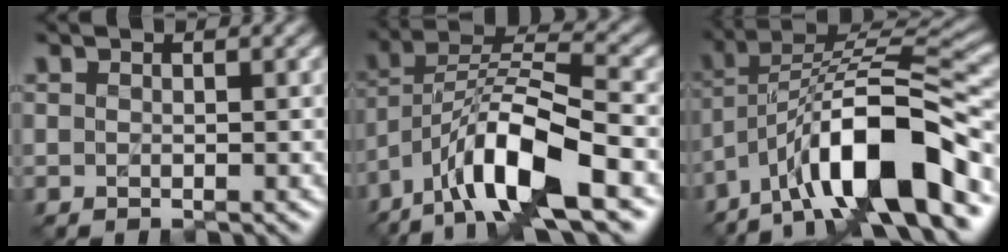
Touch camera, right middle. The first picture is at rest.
{"total": 10.1, "force": [-5.6, 2.6, 8.0], "torque": [-0.145, 0.015, -0.110]}
{"total": 11.5, "force": [-6.3, 3.0, 9.1], "torque": [-0.146, 0.021, -0.115]}